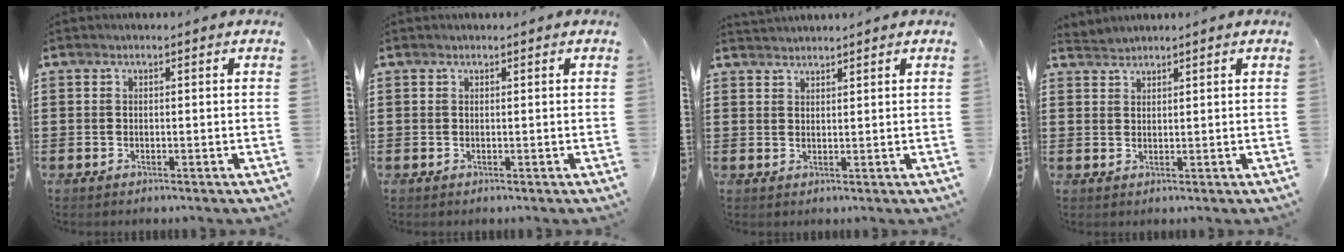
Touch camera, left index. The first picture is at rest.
{"total": 0.0}
{"total": 1.6, "force": [1.6, -0.1, 0.0], "torque": [-0.002, 0.002, 0.032]}
{"total": 1.4, "force": [1.4, -0.2, -0.3], "torque": [0.002, 0.001, 0.029]}